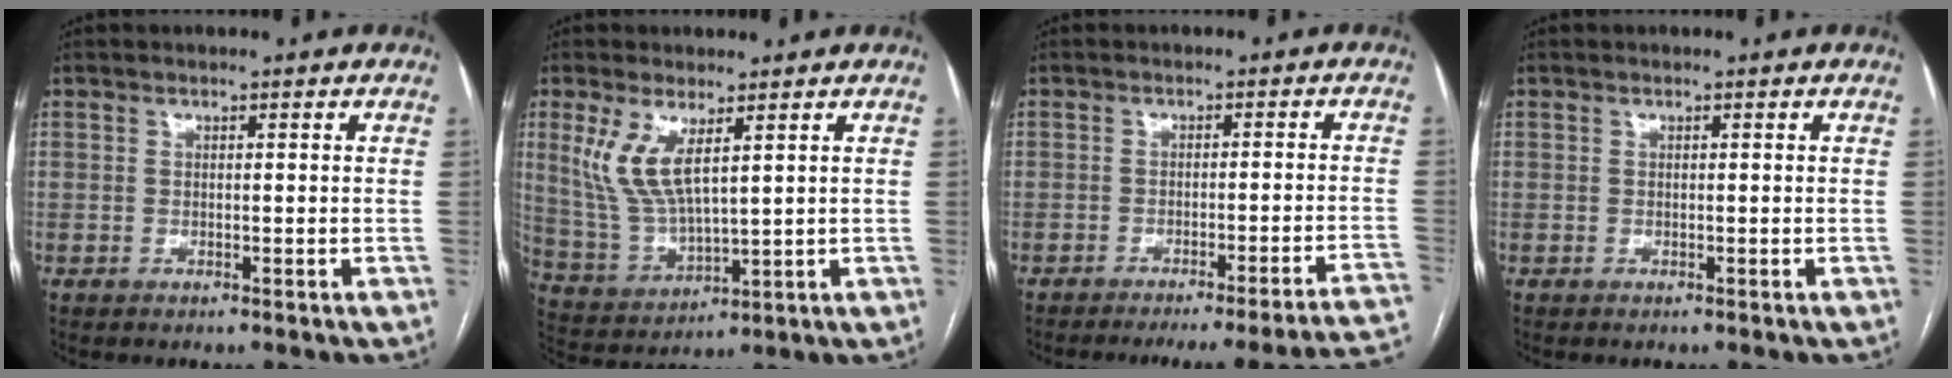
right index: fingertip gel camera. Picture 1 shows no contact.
{"total": 8.8, "force": [3.7, 2.6, 7.5], "torque": [-0.175, -0.004, 0.088]}
{"total": 19.4, "force": [-17.5, -1.1, 8.4], "torque": [-0.036, -0.013, -0.210]}
{"total": 0.0}